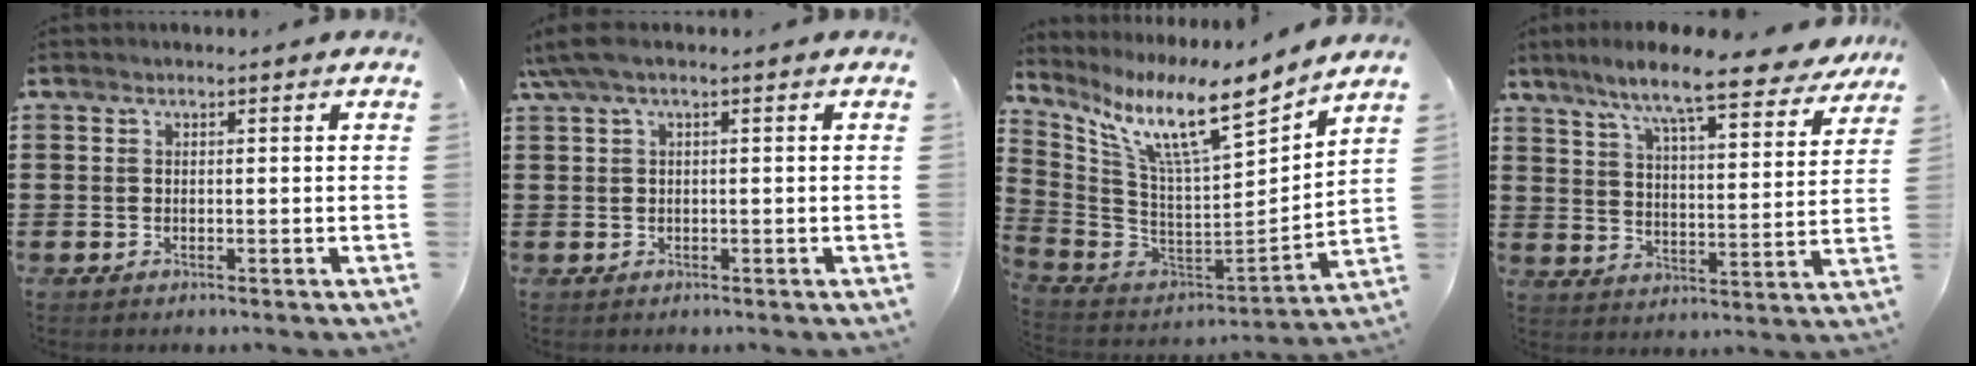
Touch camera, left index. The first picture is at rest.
{"total": 2.4, "force": [0.2, 0.4, 2.3], "torque": [-0.056, -0.007, -0.002]}
{"total": 12.8, "force": [8.4, 2.2, 9.4], "torque": [-0.201, -0.057, 0.137]}
{"total": 10.2, "force": [8.6, 0.3, 5.4], "torque": [-0.126, -0.046, 0.143]}